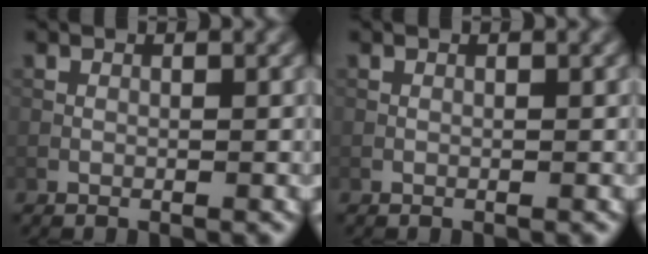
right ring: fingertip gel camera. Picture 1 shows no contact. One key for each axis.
{"total": 0.0}